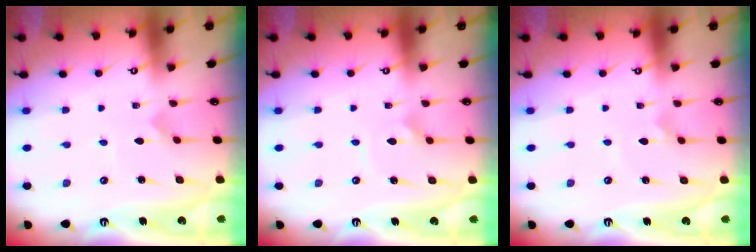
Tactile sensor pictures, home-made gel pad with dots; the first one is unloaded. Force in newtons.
{"total": 1.9, "press": 1.9, "slide": 0.1}
{"total": 3.0, "press": 3.0, "slide": 0.1}